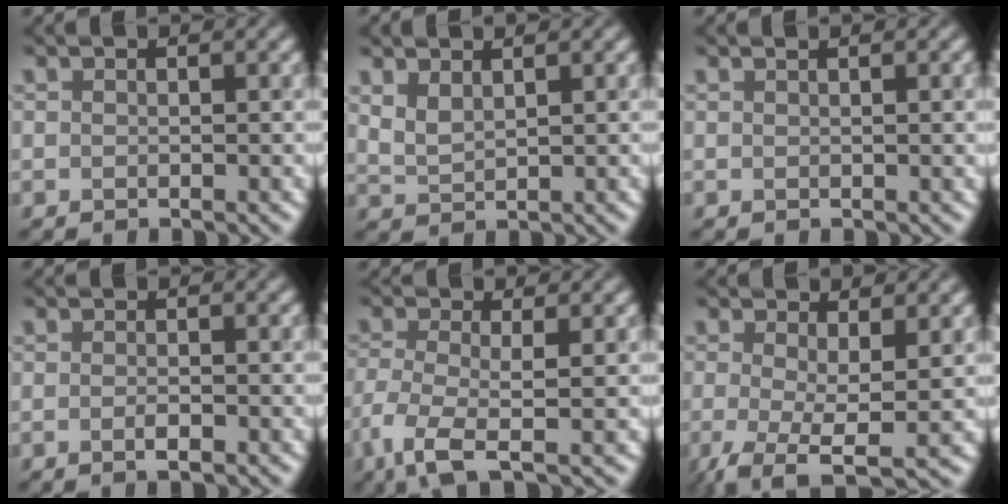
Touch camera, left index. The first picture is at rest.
{"total": 1.5, "force": [1.4, 0.4, 0.6], "torque": [-0.018, 0.001, 0.034]}
{"total": 1.9, "force": [0.5, 0.6, 1.8], "torque": [-0.016, 0.009, 0.002]}
{"total": 1.2, "force": [-0.5, 0.3, 1.0], "torque": [-0.013, 0.003, -0.011]}
{"total": 4.2, "force": [-1.7, 1.3, 3.6], "torque": [-0.081, -0.006, -0.042]}
{"total": 5.6, "force": [-1.4, 1.9, 5.0], "torque": [-0.104, -0.011, -0.026]}